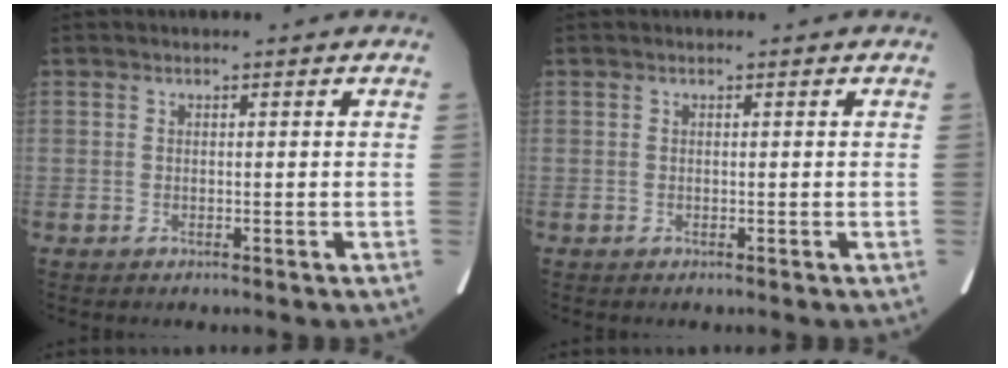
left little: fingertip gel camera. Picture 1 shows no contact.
{"total": 0.0}